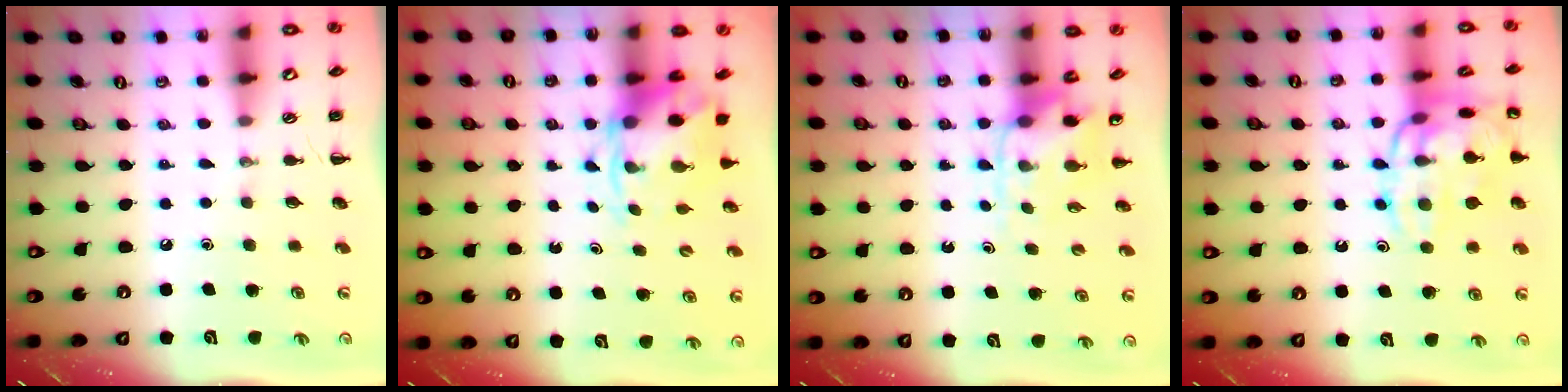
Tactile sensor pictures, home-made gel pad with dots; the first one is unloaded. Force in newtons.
{"total": 4.4, "press": 4.2, "slide": 1.0}
{"total": 4.8, "press": 4.8, "slide": 0.3}
{"total": 16.4, "press": 16.4, "slide": 0.5}